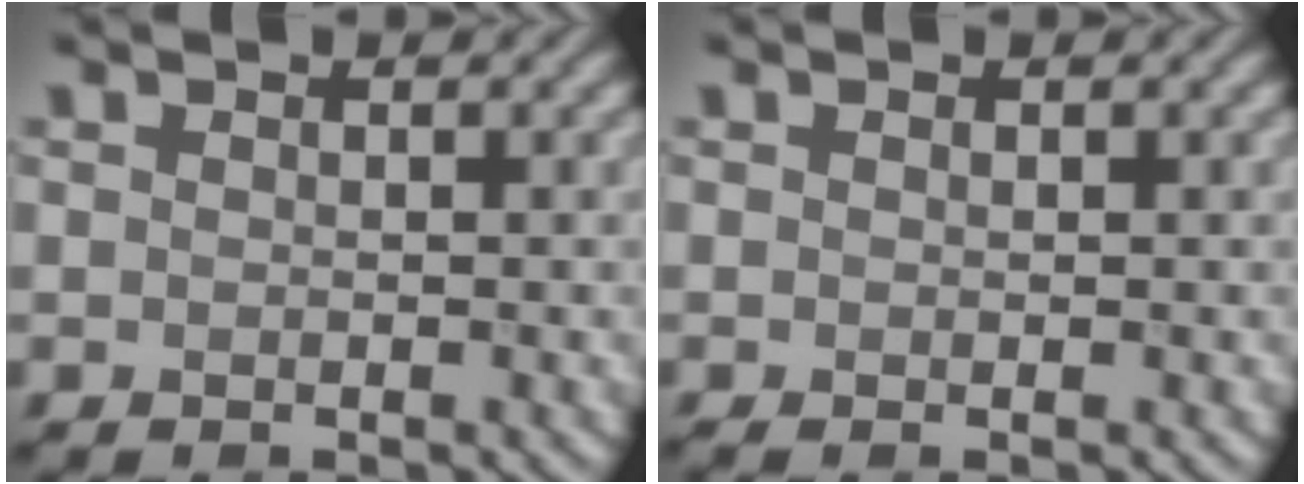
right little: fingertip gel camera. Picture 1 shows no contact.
{"total": 0.7, "force": [-0.1, 0.1, 0.7], "torque": [-0.013, -0.003, -0.001]}